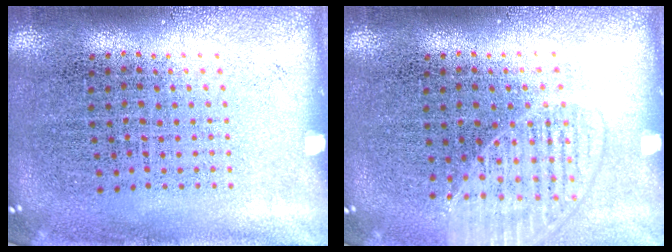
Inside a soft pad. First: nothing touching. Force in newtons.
{"total": 1.4, "press": 1.4, "slide": 0.3}